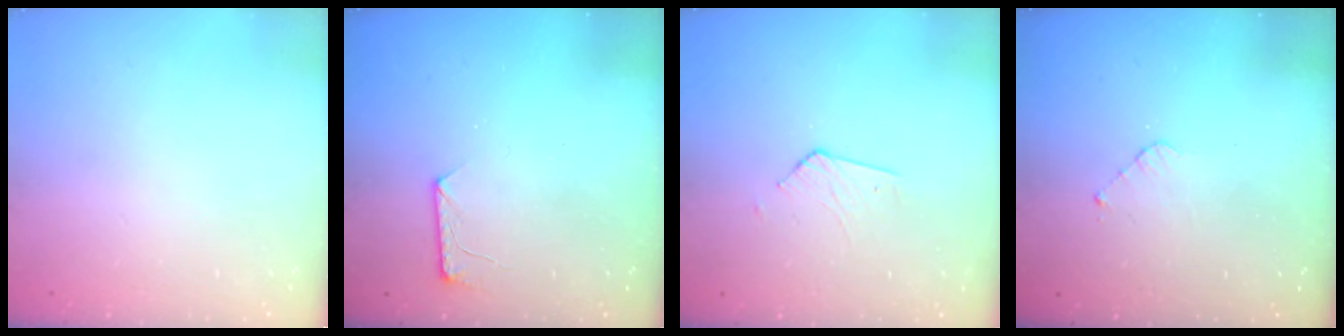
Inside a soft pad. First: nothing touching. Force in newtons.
{"total": 7.1, "press": 7.0, "slide": 0.6}
{"total": 2.7, "press": 2.7, "slide": 0.2}
{"total": 3.0, "press": 2.9, "slide": 0.2}